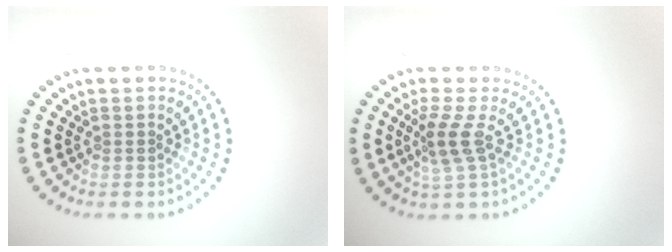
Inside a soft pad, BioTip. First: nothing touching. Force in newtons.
{"total": 2.4, "press": 1.7, "slide": 1.7}